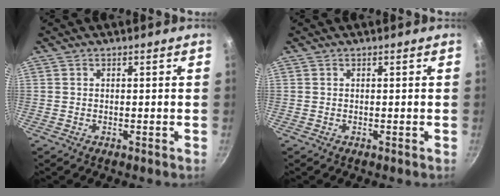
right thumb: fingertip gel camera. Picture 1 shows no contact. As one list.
[{"total": 0.0}]